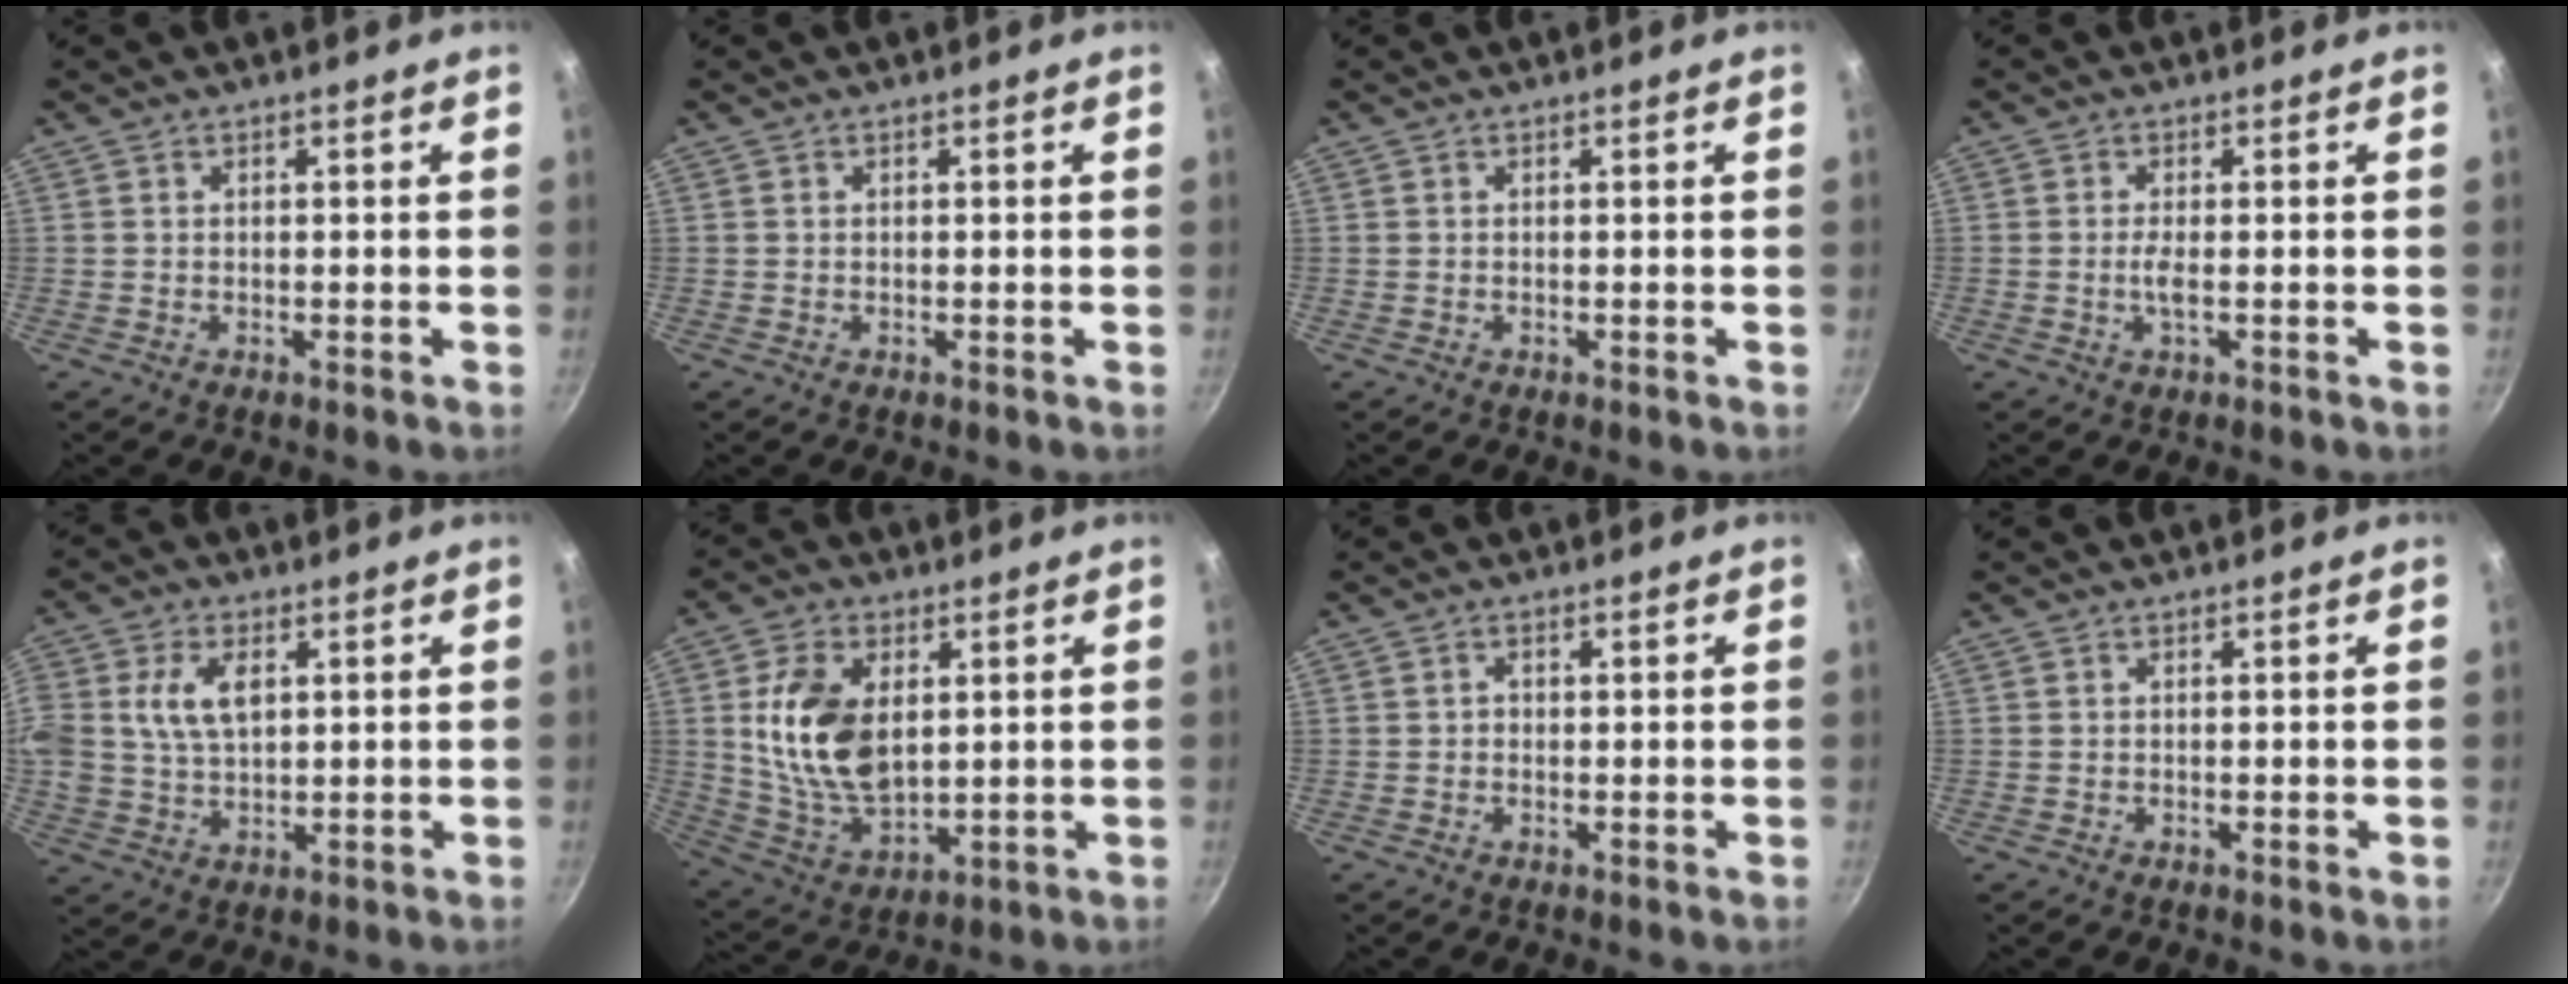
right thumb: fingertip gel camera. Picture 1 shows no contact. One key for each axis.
{"total": 0.0}
{"total": 0.0}
{"total": 2.1, "fx": -0.4, "fy": 0.6, "fz": 1.9, "tx": -0.045, "ty": -0.002, "tz": -0.007}
{"total": 8.6, "fx": 2.3, "fy": 4.9, "fz": 6.6, "tx": -0.131, "ty": 0.001, "tz": 0.051}
{"total": 15.5, "fx": 2.9, "fy": 9.4, "fz": 11.9, "tx": -0.207, "ty": -0.016, "tz": 0.066}
{"total": 0.8, "fx": 0.1, "fy": 0.7, "fz": 0.4, "tx": -0.003, "ty": 0.001, "tz": -0.001}
{"total": 0.0}